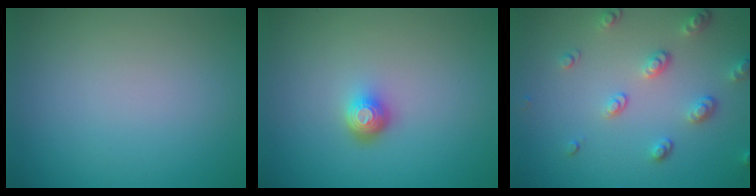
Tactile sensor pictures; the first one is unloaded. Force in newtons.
{"total": 1.9, "press": 1.4, "slide": 1.3}
{"total": 3.2, "press": 2.6, "slide": 1.8}